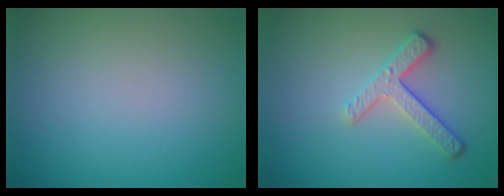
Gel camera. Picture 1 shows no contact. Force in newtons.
{"total": 3.4, "press": 2.7, "slide": 2.1}